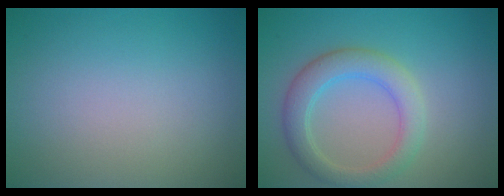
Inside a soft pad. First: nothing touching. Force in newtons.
{"total": 3.9, "press": 3.9, "slide": 0.5}